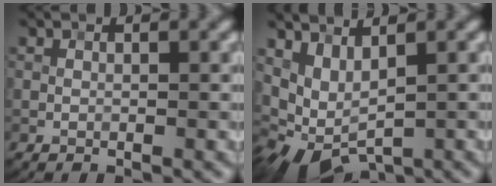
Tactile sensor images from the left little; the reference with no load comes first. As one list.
[{"total": 4.4, "force": [0.9, 2.5, 3.5], "torque": [-0.085, -0.017, 0.029]}]